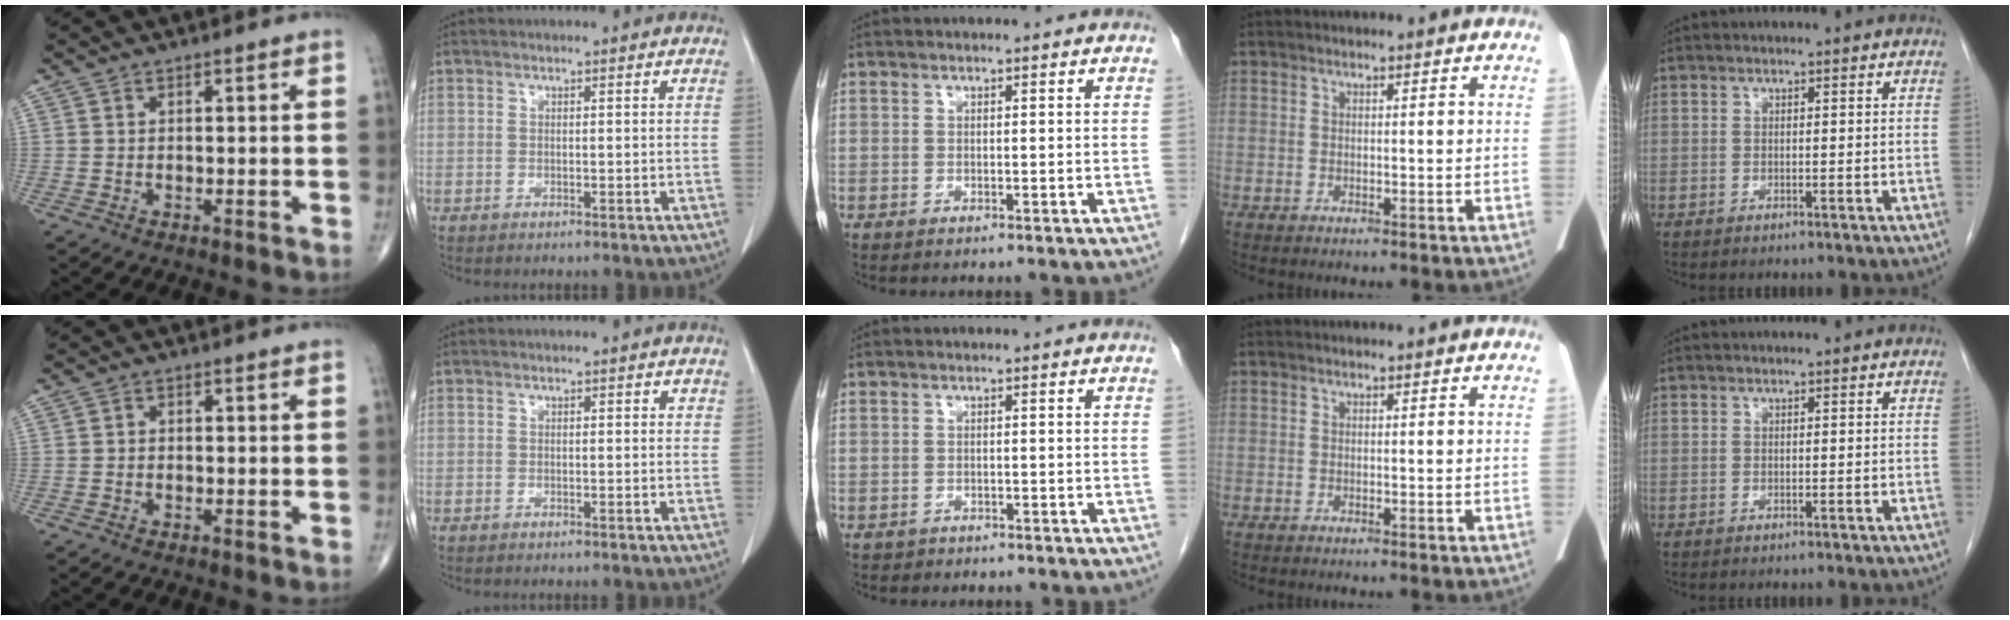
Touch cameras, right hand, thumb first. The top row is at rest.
{"thumb": {"total": 0.7, "force": [-0.2, 0.6, 0.4], "torque": [-0.002, 0.002, -0.008]}, "index": {"total": 0.6, "force": [0.4, 0.1, 0.4], "torque": [-0.002, 0.000, 0.002]}, "middle": {"total": 0.8, "force": [-0.6, 0.5, -0.1], "torque": [-0.013, 0.001, -0.009]}}